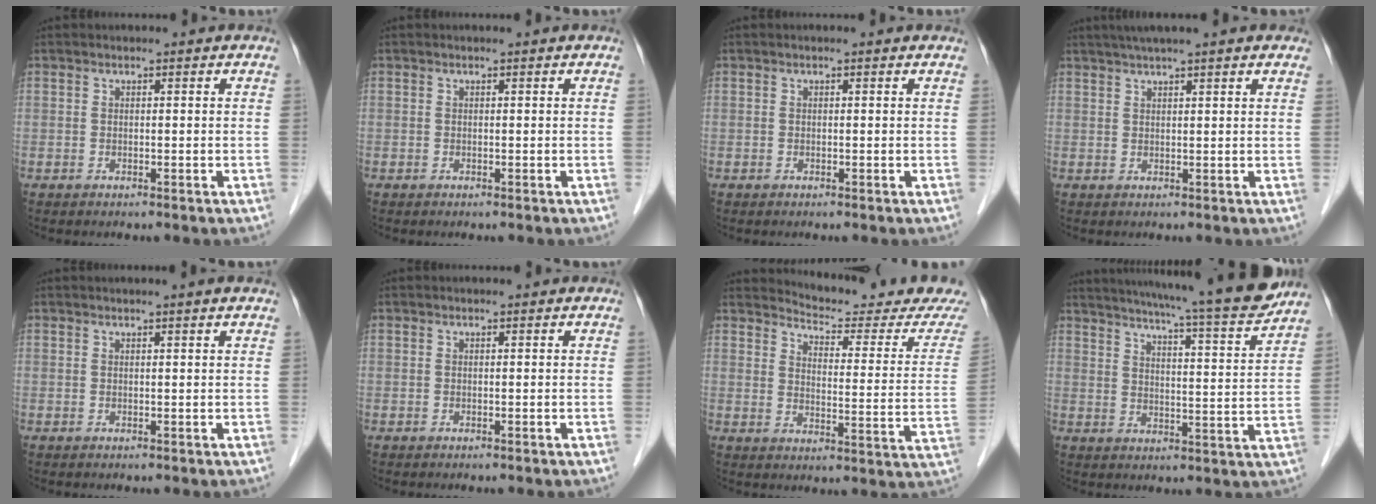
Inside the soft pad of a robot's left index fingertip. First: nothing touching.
{"total": 0.0}
{"total": 0.0}
{"total": 8.2, "force": [6.4, 0.1, 5.1], "torque": [-0.077, 0.035, 0.085]}
{"total": 1.1, "force": [0.9, -0.3, 0.6], "torque": [-0.018, 0.002, 0.022]}
{"total": 0.0}
{"total": 15.6, "force": [15.4, -0.1, 2.5], "torque": [-0.032, -0.100, 0.172]}
{"total": 19.7, "force": [17.4, -0.1, 9.2], "torque": [-0.145, -0.031, 0.233]}